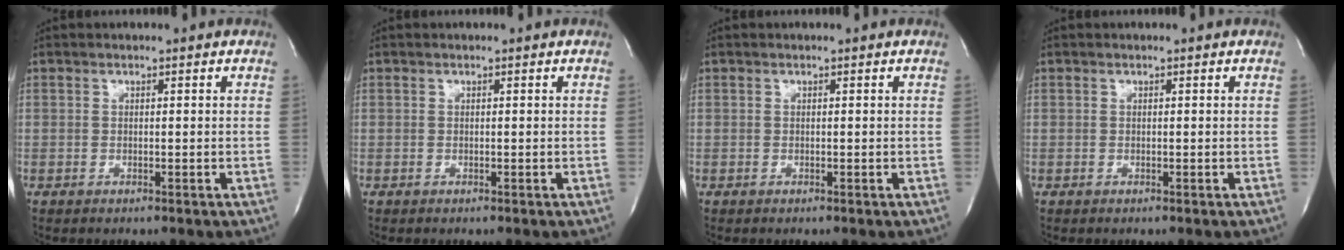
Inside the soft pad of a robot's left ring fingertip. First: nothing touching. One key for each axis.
{"total": 0.0}
{"total": 0.0}
{"total": 0.0}